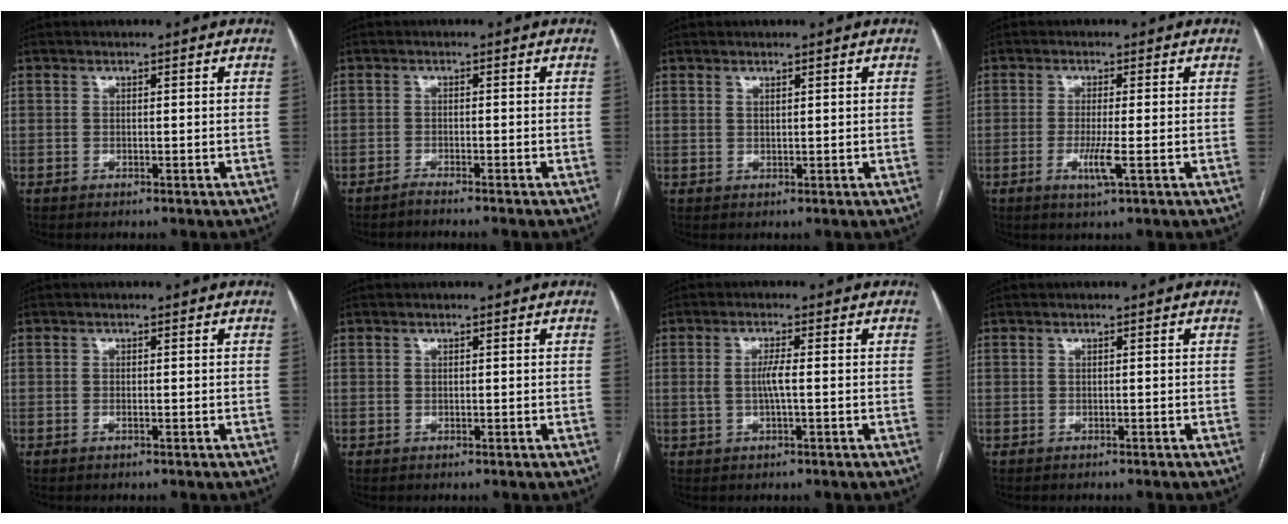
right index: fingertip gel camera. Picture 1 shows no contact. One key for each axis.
{"total": 2.7, "fx": -2.4, "fy": -0.6, "fz": 1.0, "tx": -0.010, "ty": 0.002, "tz": -0.035}
{"total": 0.5, "fx": 0.4, "fy": 0.1, "fz": 0.3, "tx": -0.010, "ty": -0.003, "tz": 0.008}
{"total": 3.4, "fx": -1.0, "fy": -0.2, "fz": 3.2, "tx": -0.065, "ty": -0.009, "tz": -0.020}
{"total": 0.0}
{"total": 0.0}
{"total": 2.7, "fx": -0.1, "fy": 0.1, "fz": 2.7, "tx": -0.055, "ty": -0.001, "tz": -0.002}
{"total": 0.5, "fx": -0.5, "fy": 0.0, "fz": 0.2, "tx": -0.005, "ty": -0.002, "tz": -0.010}